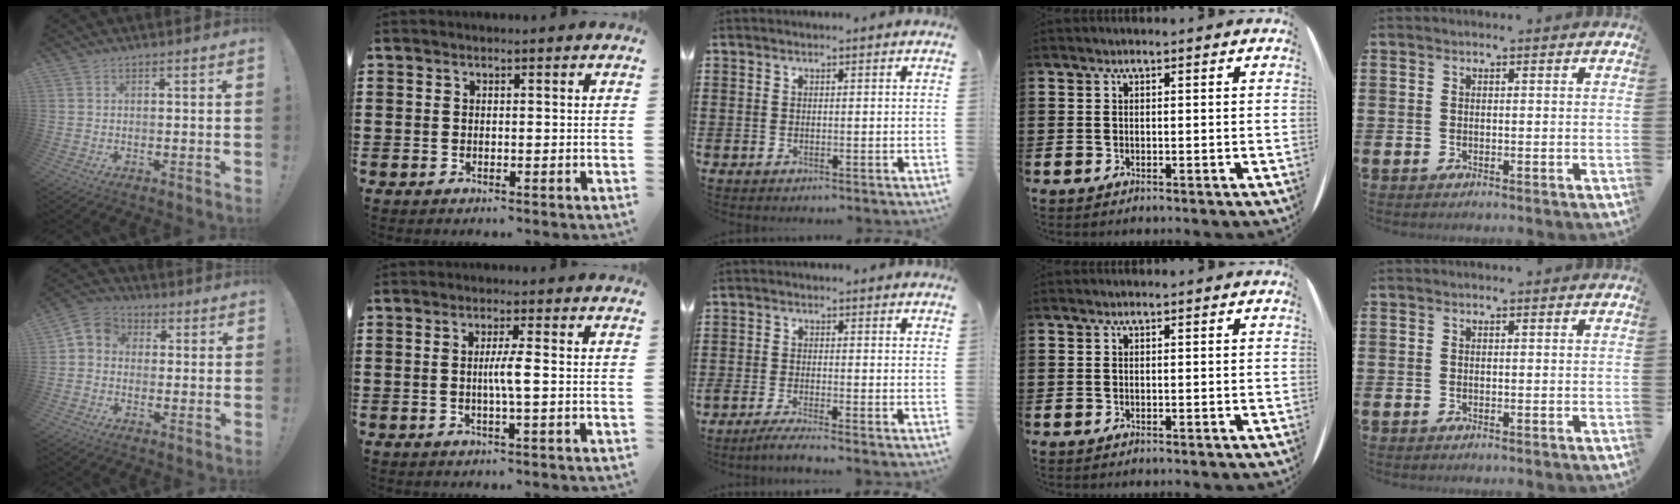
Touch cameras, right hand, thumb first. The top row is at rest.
{"thumb": {"total": 5.6, "force": [0.0, 5.1, 2.5], "torque": [-0.045, 0.018, 0.005]}, "index": {"total": 3.2, "force": [-0.2, -0.2, 3.2], "torque": [-0.058, -0.007, -0.007]}, "middle": {"total": 2.1, "force": [-1.9, -0.2, 0.9], "torque": [-0.016, 0.002, -0.036]}}